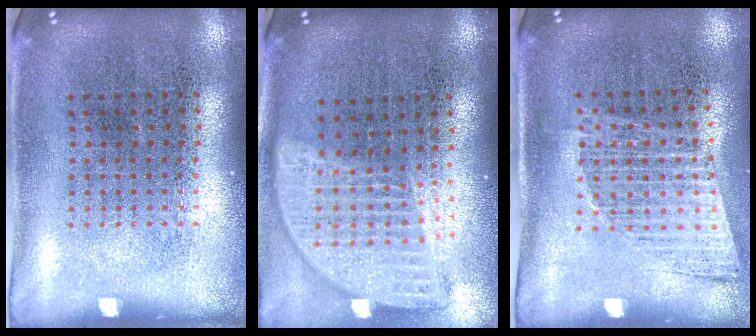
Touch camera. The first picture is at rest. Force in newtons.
{"total": 2.0, "press": 1.6, "slide": 1.1}
{"total": 1.2, "press": 1.0, "slide": 0.6}